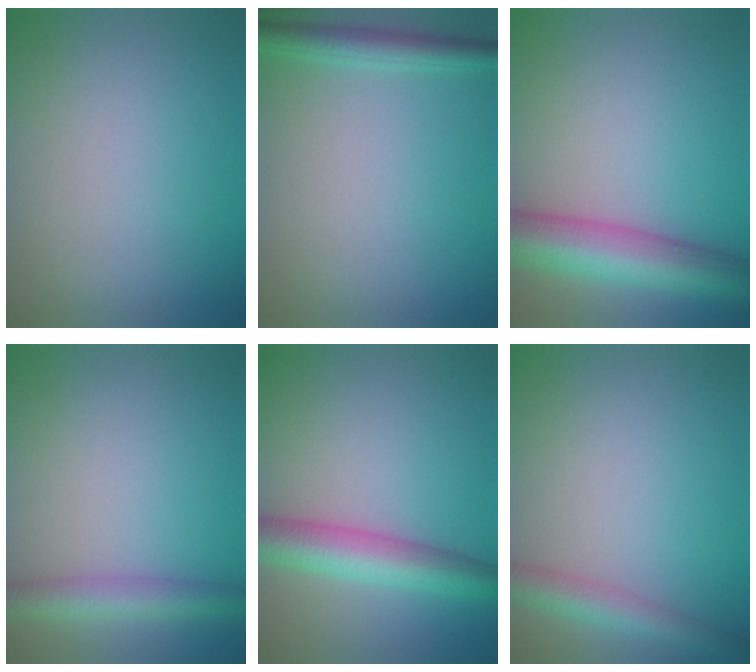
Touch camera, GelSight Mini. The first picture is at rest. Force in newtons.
{"total": 2.7, "press": 2.7, "slide": 0.1}
{"total": 8.1, "press": 8.1, "slide": 0.3}
{"total": 3.5, "press": 3.5, "slide": 0.1}
{"total": 5.7, "press": 5.7, "slide": 0.1}
{"total": 3.4, "press": 3.4, "slide": 0.1}